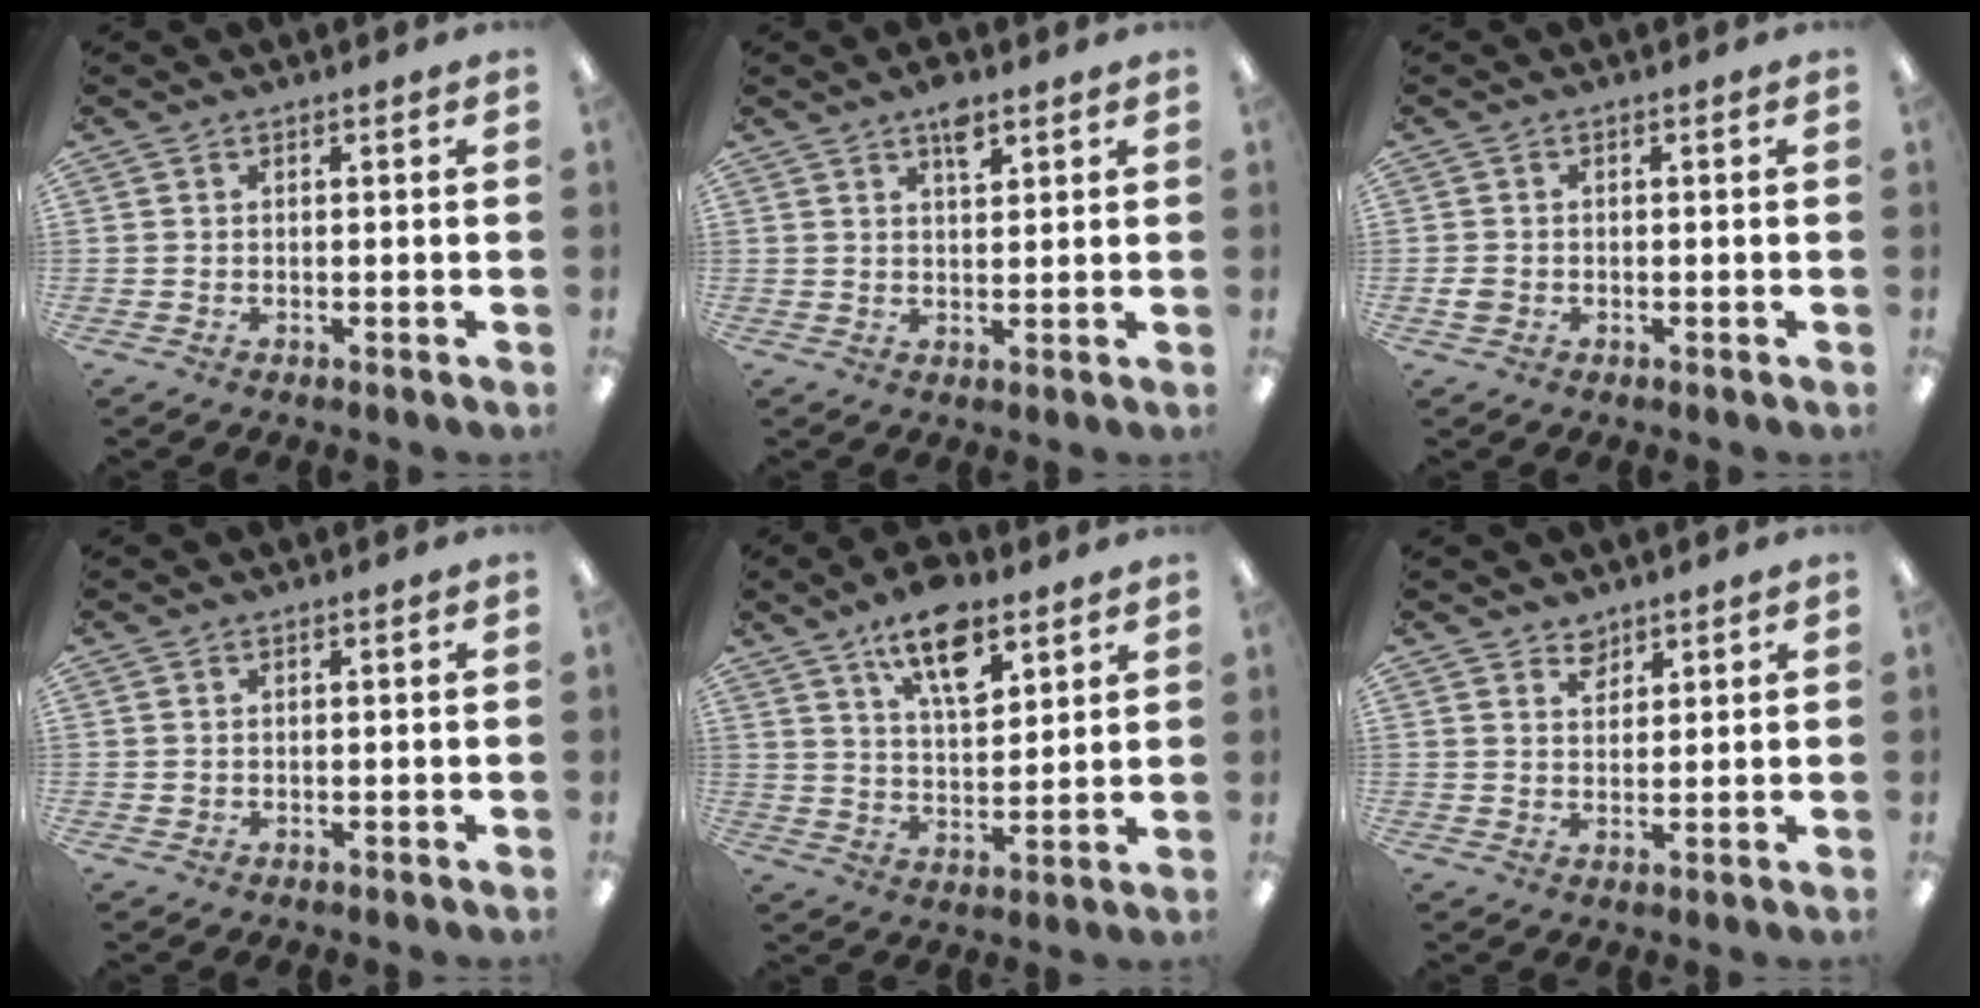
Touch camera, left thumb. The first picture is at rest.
{"total": 4.9, "force": [3.2, 2.1, 3.1], "torque": [-0.036, -0.012, 0.051]}
{"total": 2.1, "force": [-0.5, 1.7, 1.1], "torque": [-0.018, 0.004, -0.010]}
{"total": 0.6, "force": [0.1, 0.5, 0.1], "torque": [-0.002, 0.005, 0.001]}
{"total": 12.3, "force": [8.0, 5.6, 7.5], "torque": [-0.116, -0.035, 0.138]}
{"total": 3.4, "force": [2.8, 1.9, 0.4], "torque": [0.003, -0.014, 0.052]}